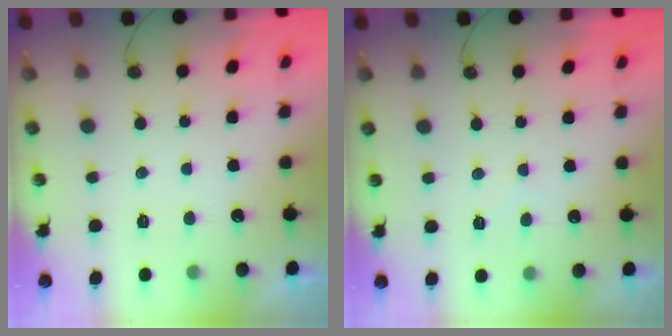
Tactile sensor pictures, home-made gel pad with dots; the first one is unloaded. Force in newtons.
{"total": 6.5, "press": 6.4, "slide": 0.9}